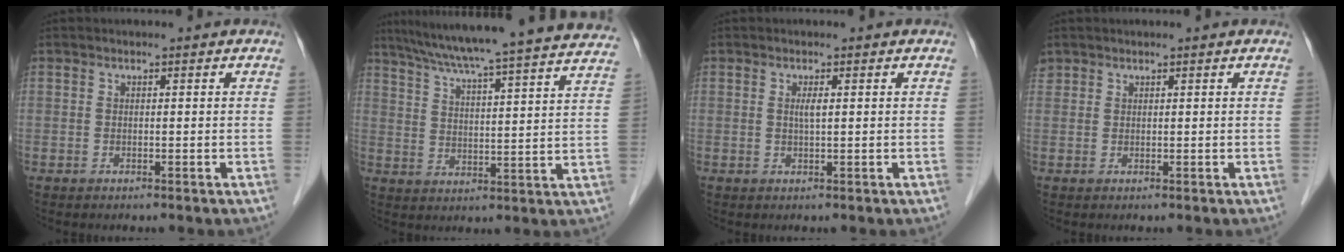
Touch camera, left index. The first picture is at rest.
{"total": 28.2, "force": [25.5, 0.0, 12.0], "torque": [-0.197, -0.029, 0.325]}
{"total": 1.3, "force": [0.3, 0.1, 1.3], "torque": [-0.029, 0.000, 0.006]}
{"total": 1.0, "force": [0.8, 0.6, 0.0], "torque": [0.003, 0.012, 0.015]}